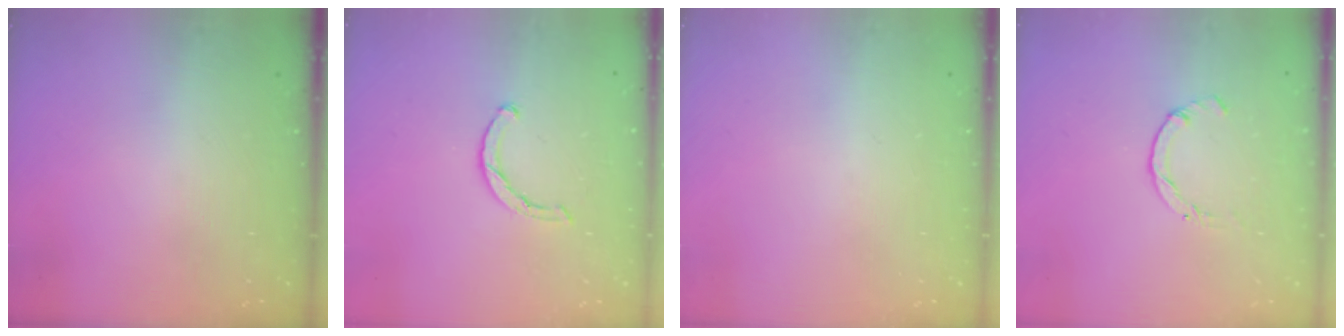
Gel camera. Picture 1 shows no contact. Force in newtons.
{"total": 1.9, "press": 1.9, "slide": 0.3}
{"total": 0.0}
{"total": 0.0}